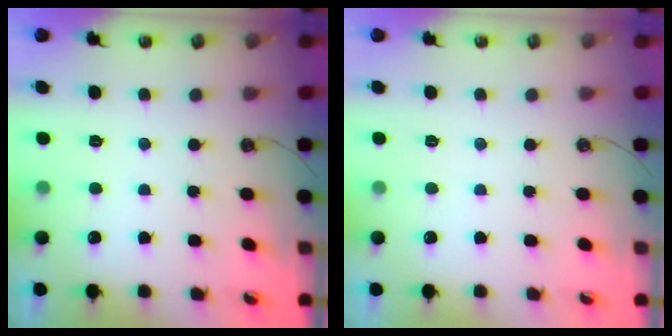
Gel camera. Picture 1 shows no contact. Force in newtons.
{"total": 0.0}